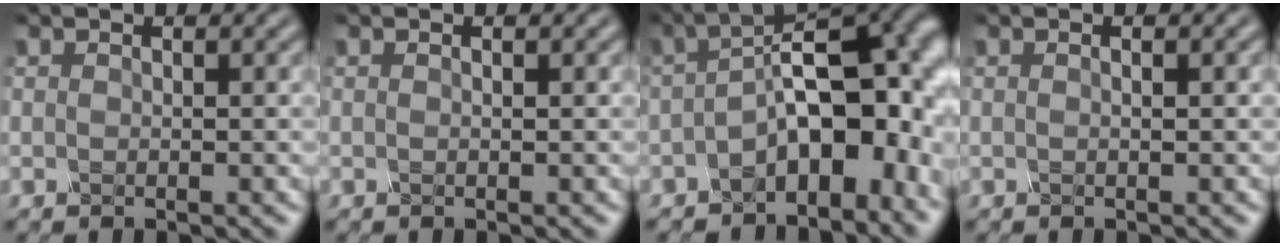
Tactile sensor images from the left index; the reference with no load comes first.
{"total": 0.0}
{"total": 10.5, "force": [-2.3, 5.5, 8.7], "torque": [-0.107, 0.014, -0.044]}
{"total": 1.0, "force": [0.1, 0.2, 0.9], "torque": [-0.014, 0.003, -0.002]}